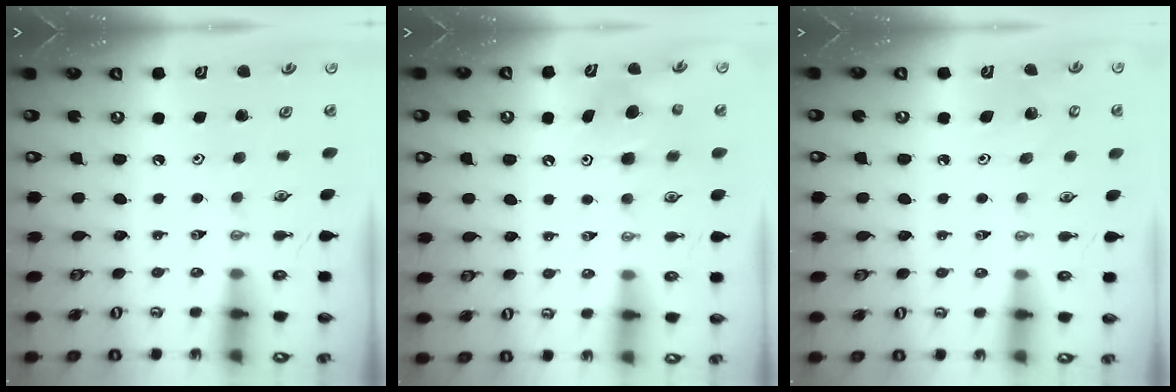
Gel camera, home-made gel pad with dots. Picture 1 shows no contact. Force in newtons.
{"total": 6.8, "press": 6.8, "slide": 0.4}
{"total": 5.2, "press": 5.1, "slide": 0.4}